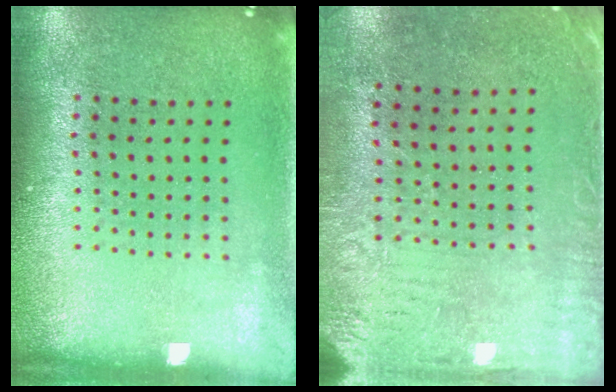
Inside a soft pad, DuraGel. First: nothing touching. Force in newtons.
{"total": 3.2, "press": 2.5, "slide": 2.1}